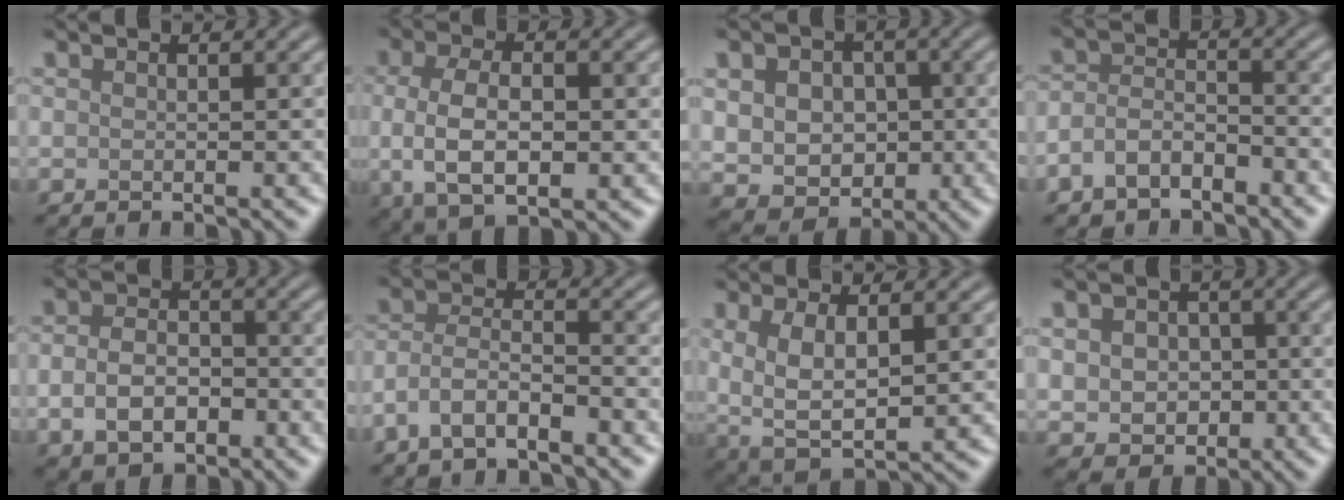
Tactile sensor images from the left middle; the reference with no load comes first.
{"total": 6.3, "force": [-0.2, 3.1, 5.5], "torque": [-0.107, -0.005, -0.007]}
{"total": 8.0, "force": [0.4, 6.5, 4.7], "torque": [-0.073, 0.014, -0.001]}
{"total": 3.2, "force": [-2.1, 1.7, 1.8], "torque": [-0.040, 0.004, -0.047]}
{"total": 4.2, "force": [-1.3, 2.8, 2.9], "torque": [-0.056, -0.004, -0.026]}
{"total": 3.7, "force": [-2.4, 1.4, 2.5], "torque": [-0.051, 0.008, -0.054]}
{"total": 5.4, "force": [0.7, 2.4, 4.8], "torque": [-0.101, -0.011, 0.017]}
{"total": 5.1, "force": [0.0, 4.2, 2.8], "torque": [-0.041, 0.000, -0.006]}